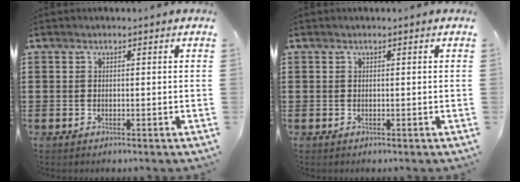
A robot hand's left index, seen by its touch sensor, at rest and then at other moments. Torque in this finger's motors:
{"motor_torque": [-0.03, -0.02, -0.01, 0.01]}